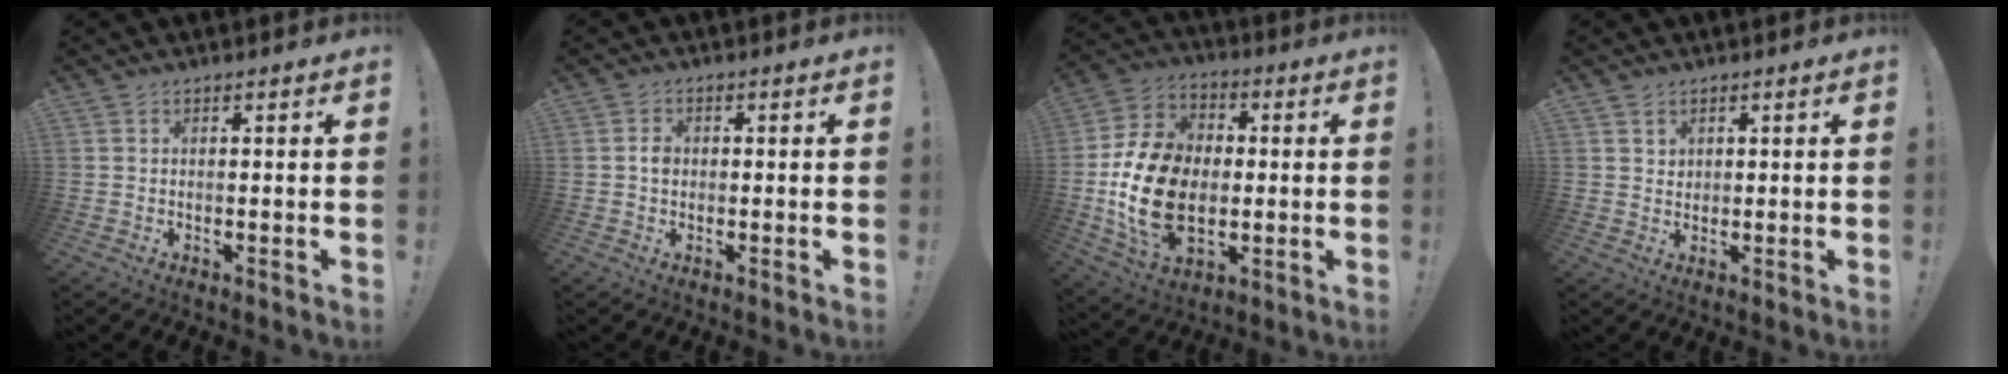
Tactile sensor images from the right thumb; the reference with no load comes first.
{"total": 2.4, "force": [-0.4, 1.9, 1.4], "torque": [-0.020, 0.006, -0.009]}
{"total": 21.3, "force": [-2.8, 15.1, 14.7], "torque": [-0.277, 0.023, -0.037]}
{"total": 2.2, "force": [1.5, 1.5, 0.5], "torque": [0.003, -0.012, 0.024]}